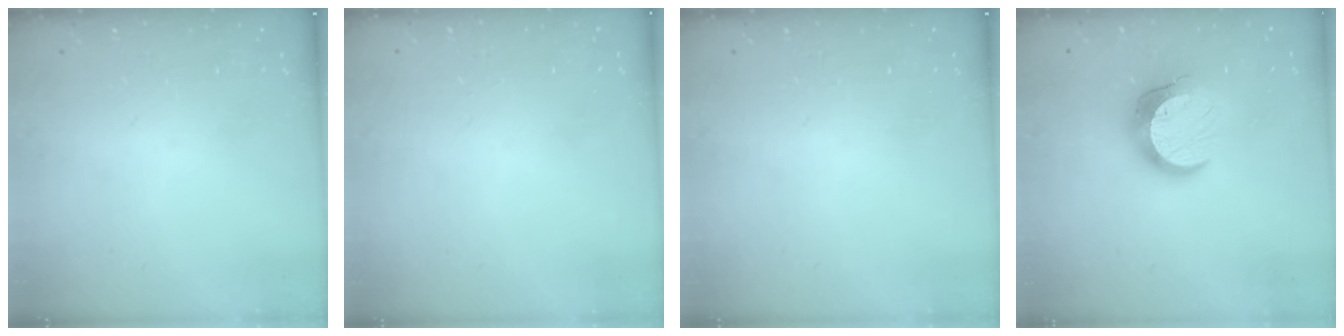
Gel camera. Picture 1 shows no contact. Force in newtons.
{"total": 0.7, "press": 0.7, "slide": 0.1}
{"total": 0.0}
{"total": 13.5, "press": 13.5, "slide": 1.0}